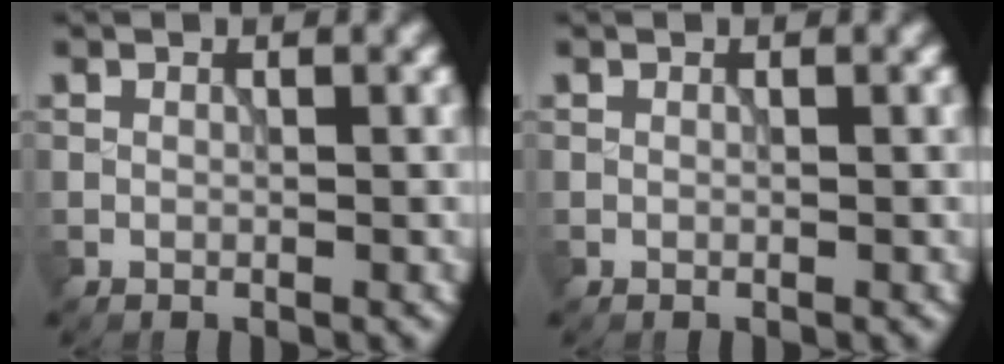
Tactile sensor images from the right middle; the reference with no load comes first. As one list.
[{"total": 0.0}]